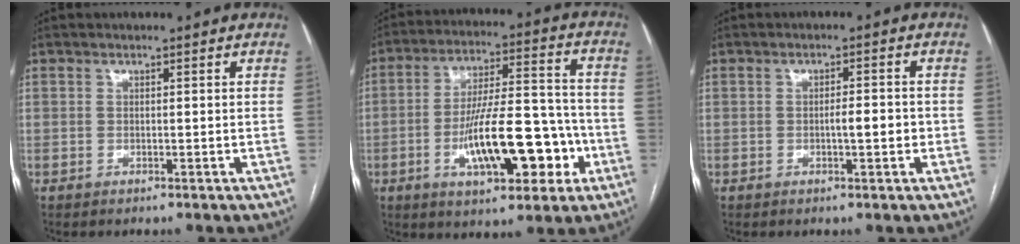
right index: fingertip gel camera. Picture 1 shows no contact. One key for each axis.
{"total": 16.4, "fx": -5.2, "fy": 5.1, "fz": 14.7, "tx": -0.246, "ty": 0.021, "tz": -0.075}
{"total": 2.9, "fx": -0.6, "fy": 0.7, "fz": 2.7, "tx": -0.043, "ty": 0.004, "tz": -0.009}